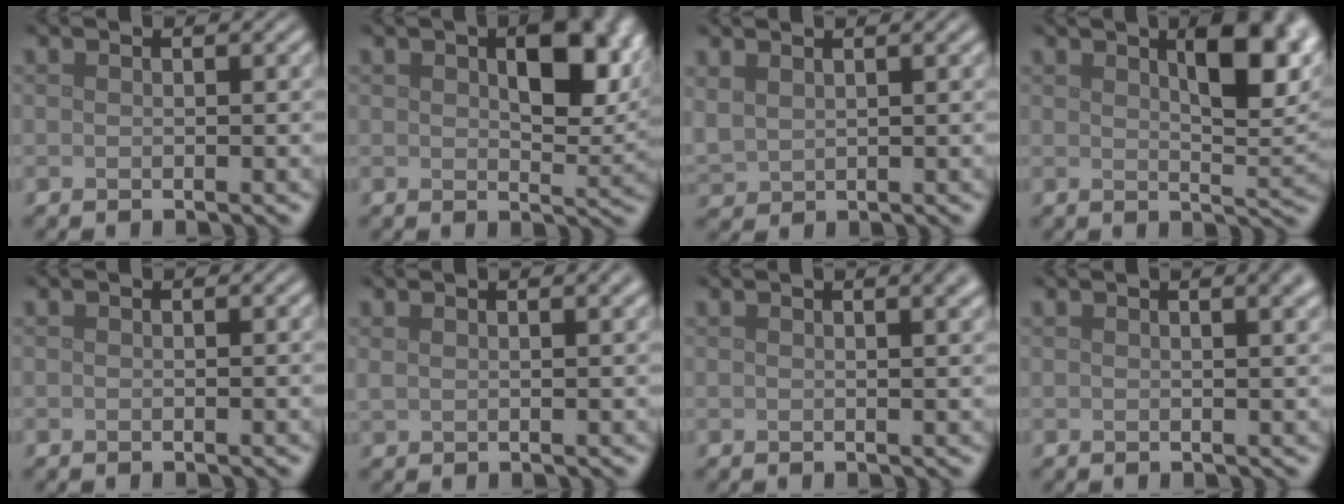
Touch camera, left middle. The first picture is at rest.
{"total": 7.0, "force": [2.1, 3.4, 5.8], "torque": [-0.083, 0.000, 0.038]}
{"total": 2.3, "force": [1.7, 1.0, 1.3], "torque": [-0.034, 0.005, 0.042]}
{"total": 7.3, "force": [3.1, 2.3, 6.2], "torque": [-0.083, 0.003, 0.050]}
{"total": 0.0}
{"total": 3.3, "force": [2.1, 1.3, 2.3], "torque": [-0.020, 0.011, 0.024]}
{"total": 3.7, "force": [2.0, 1.5, 2.7], "torque": [-0.012, 0.019, 0.010]}
{"total": 4.2, "force": [2.2, 1.8, 3.1], "torque": [-0.013, 0.022, 0.008]}